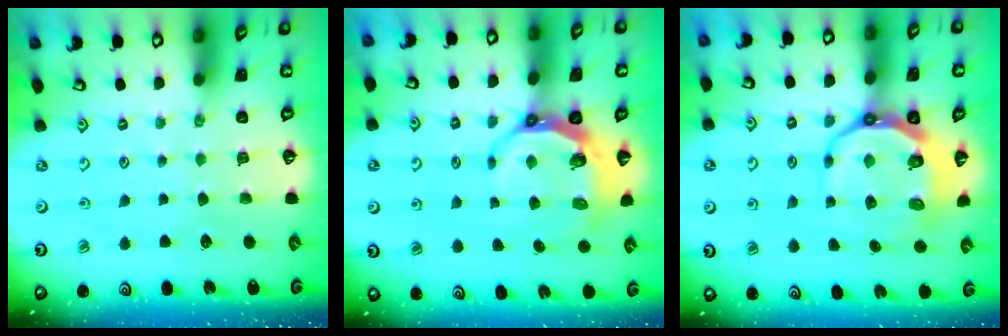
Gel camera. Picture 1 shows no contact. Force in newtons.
{"total": 6.4, "press": 5.5, "slide": 3.3}
{"total": 10.8, "press": 10.0, "slide": 4.1}